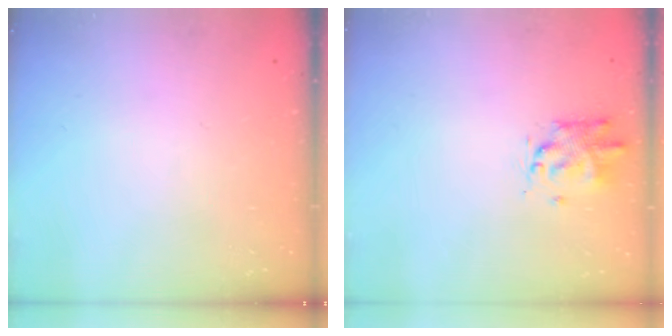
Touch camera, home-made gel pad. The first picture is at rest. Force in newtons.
{"total": 2.6, "press": 2.5, "slide": 0.9}